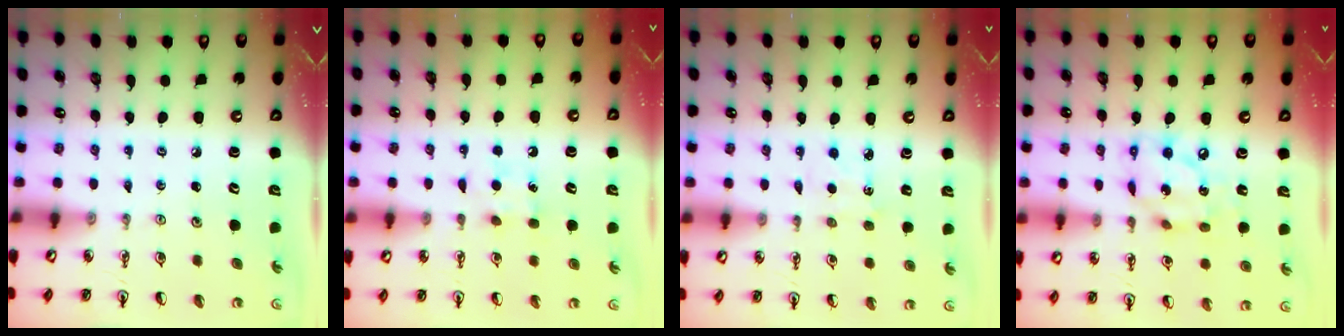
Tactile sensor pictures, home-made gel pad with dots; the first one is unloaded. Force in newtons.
{"total": 5.6, "press": 5.5, "slide": 0.7}
{"total": 3.5, "press": 3.5, "slide": 0.4}
{"total": 13.1, "press": 13.1, "slide": 1.4}